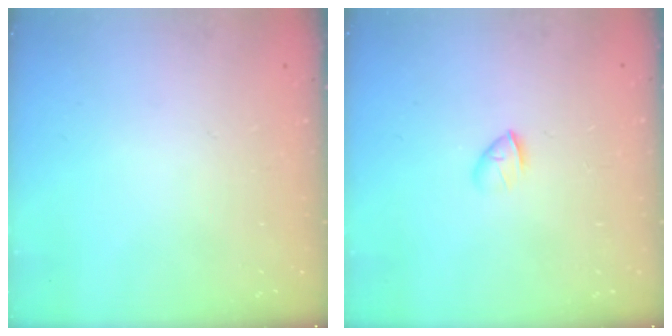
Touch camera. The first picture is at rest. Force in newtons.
{"total": 2.6, "press": 2.5, "slide": 0.8}